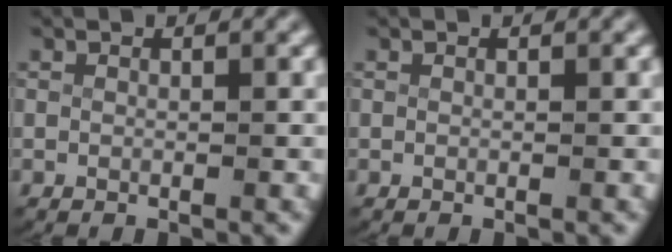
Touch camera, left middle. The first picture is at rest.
{"total": 0.0}